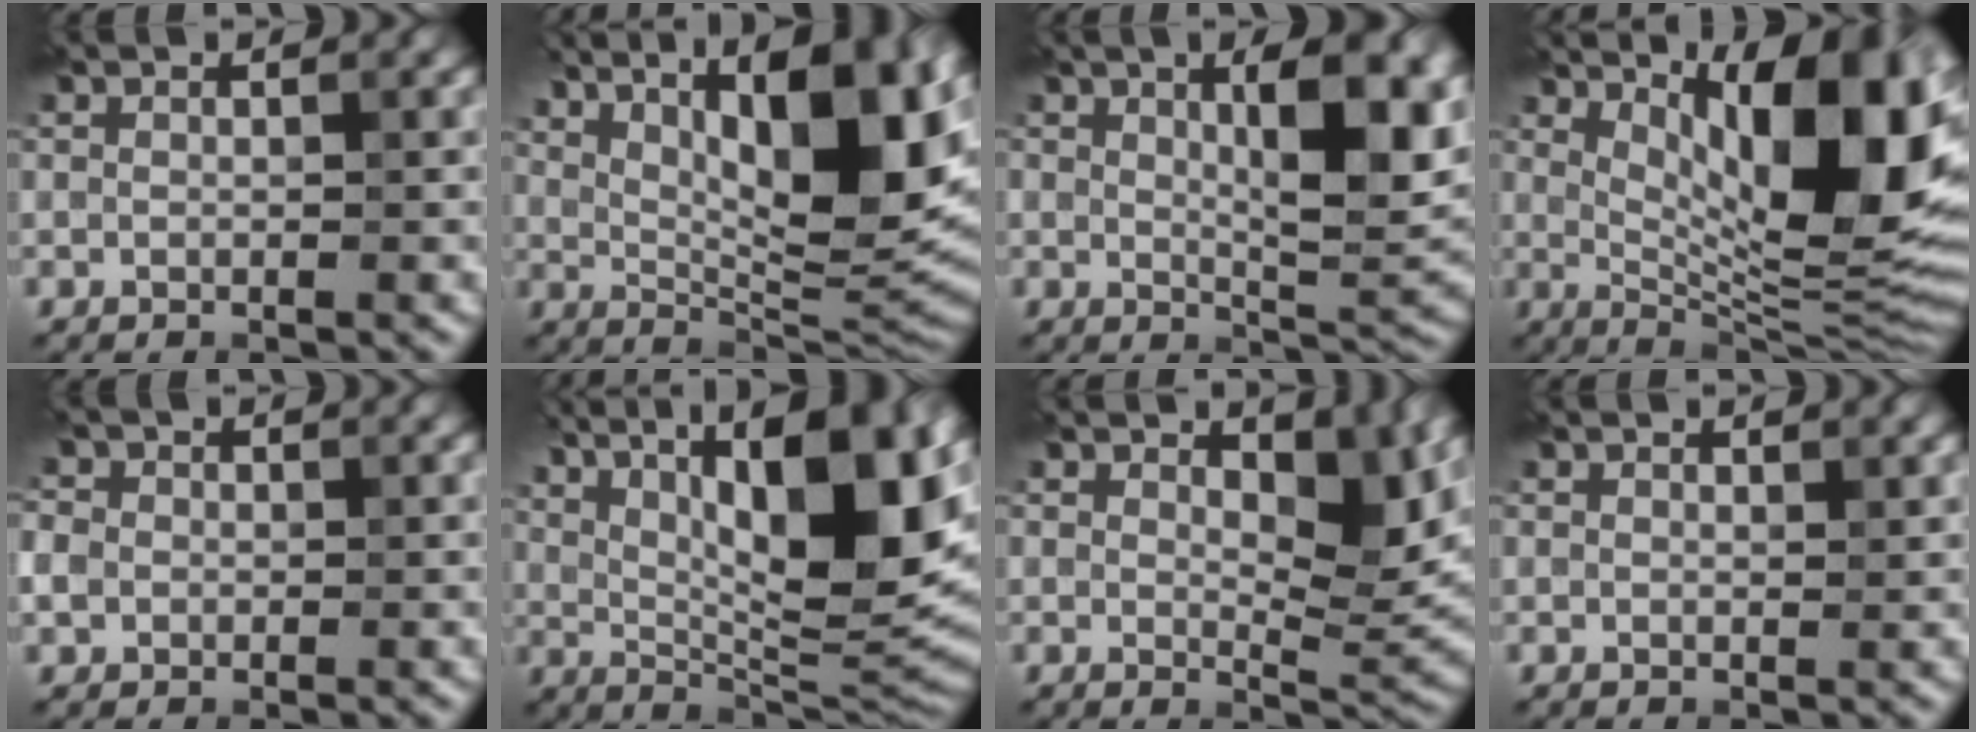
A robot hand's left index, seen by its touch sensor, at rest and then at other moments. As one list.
[{"total": 14.0, "force": [6.0, 4.3, 11.9], "torque": [-0.167, 0.002, 0.104]}, {"total": 8.9, "force": [2.5, 3.0, 8.0], "torque": [-0.114, 0.000, 0.042]}, {"total": 14.2, "force": [4.6, 4.3, 12.8], "torque": [-0.164, -0.005, 0.075]}, {"total": 3.0, "force": [0.4, 2.7, 1.3], "torque": [-0.029, 0.019, -0.003]}, {"total": 15.6, "force": [6.4, 4.8, 13.4], "torque": [-0.189, 0.010, 0.111]}, {"total": 5.3, "force": [2.1, 2.3, 4.3], "torque": [-0.057, -0.008, 0.033]}, {"total": 0.7, "force": [0.6, 0.1, 0.4], "torque": [-0.004, 0.000, 0.011]}]